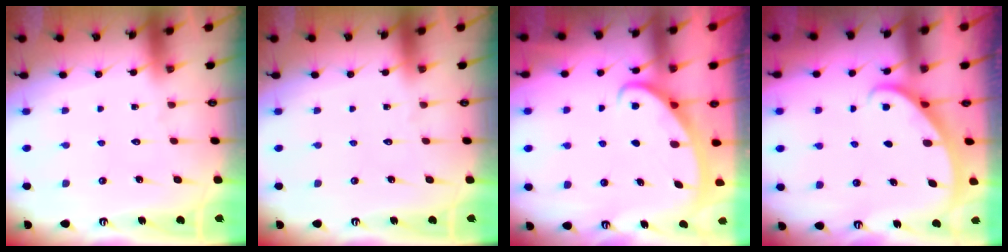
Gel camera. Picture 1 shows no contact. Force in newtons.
{"total": 0.0}
{"total": 2.8, "press": 2.8, "slide": 0.4}
{"total": 1.9, "press": 1.9, "slide": 0.1}